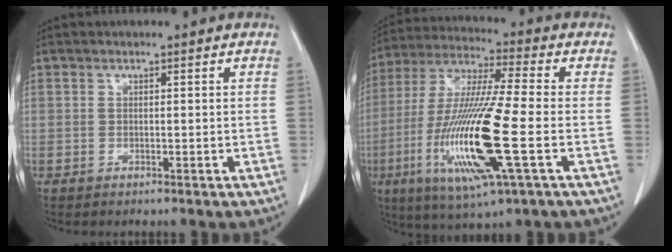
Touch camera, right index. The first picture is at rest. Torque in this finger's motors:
{"motor_torque": [2.14, 0.00, 1.05, 0.21]}